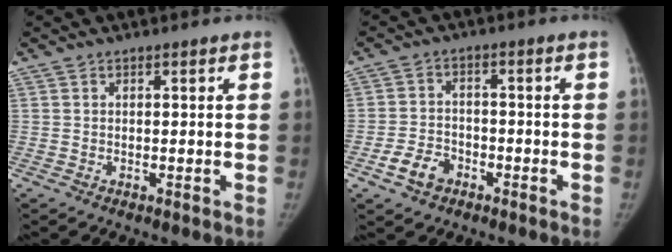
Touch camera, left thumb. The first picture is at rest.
{"total": 5.7, "force": [-3.2, 4.0, 2.5], "torque": [-0.038, 0.022, -0.054]}